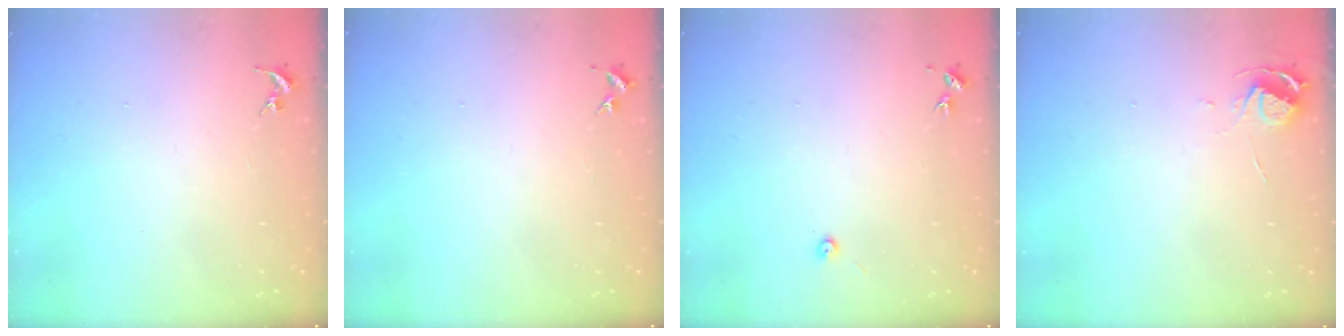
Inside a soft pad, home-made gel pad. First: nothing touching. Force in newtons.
{"total": 2.7, "press": 2.7, "slide": 0.3}
{"total": 2.0, "press": 2.0, "slide": 0.3}
{"total": 5.5, "press": 5.4, "slide": 0.6}